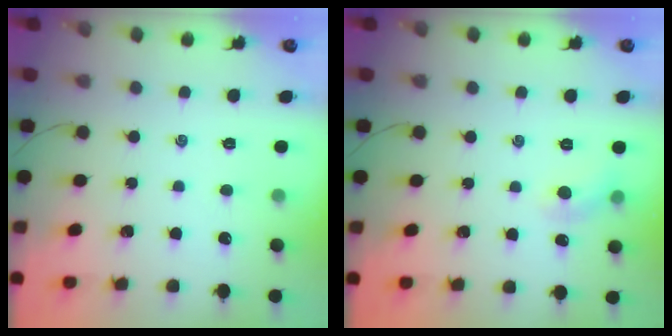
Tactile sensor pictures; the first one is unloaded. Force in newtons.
{"total": 5.0, "press": 4.8, "slide": 1.4}